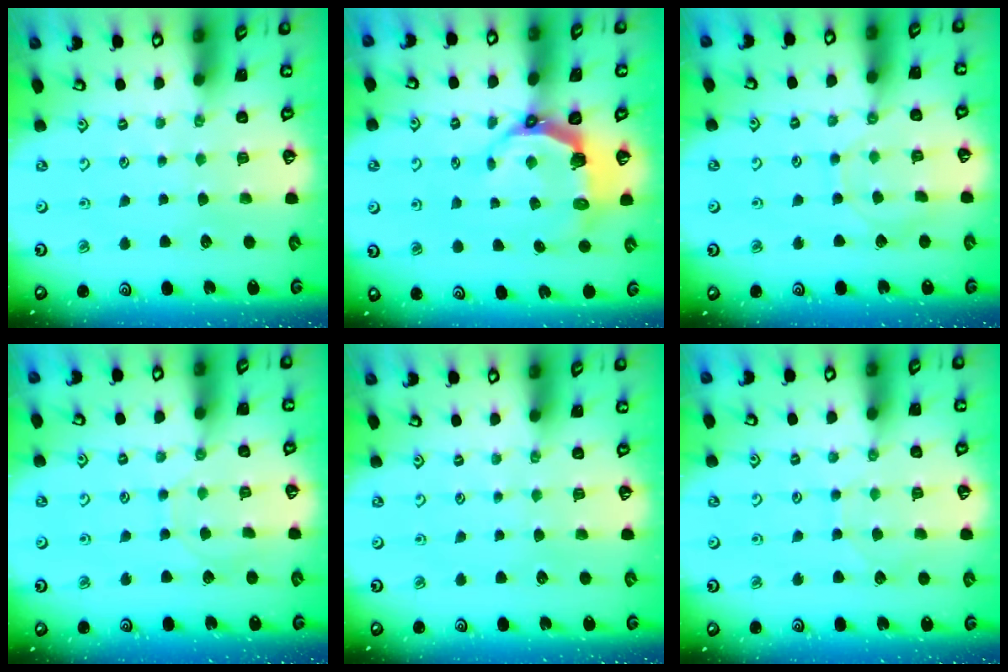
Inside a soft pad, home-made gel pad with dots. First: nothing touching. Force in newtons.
{"total": 8.0, "press": 6.3, "slide": 5.0}
{"total": 7.9, "press": 7.8, "slide": 0.9}
{"total": 6.5, "press": 6.5, "slide": 0.6}
{"total": 0.0}
{"total": 4.4, "press": 4.4, "slide": 0.4}